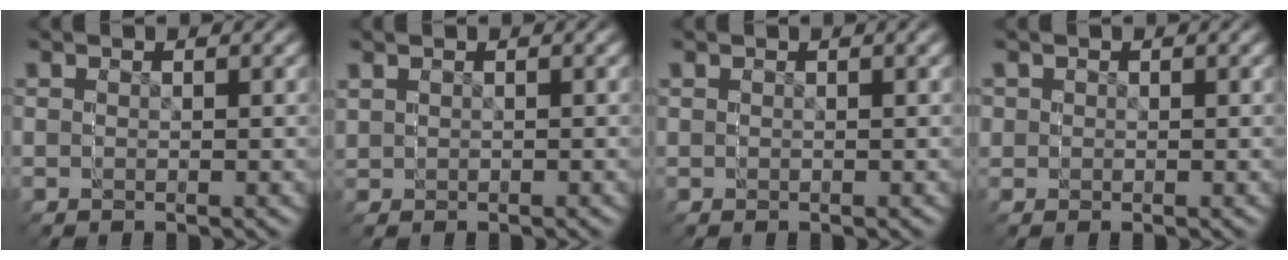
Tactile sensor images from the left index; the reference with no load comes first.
{"total": 0.8, "force": [0.0, 0.8, -0.2], "torque": [-0.001, -0.002, 0.004]}
{"total": 0.0}
{"total": 2.3, "force": [0.4, 2.3, 0.0], "torque": [-0.004, -0.016, 0.009]}